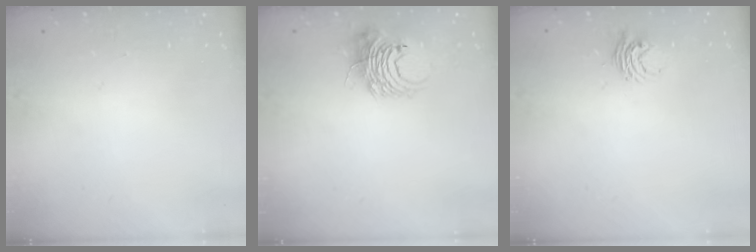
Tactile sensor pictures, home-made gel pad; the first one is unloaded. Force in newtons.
{"total": 8.9, "press": 8.8, "slide": 1.5}
{"total": 4.9, "press": 4.8, "slide": 0.4}